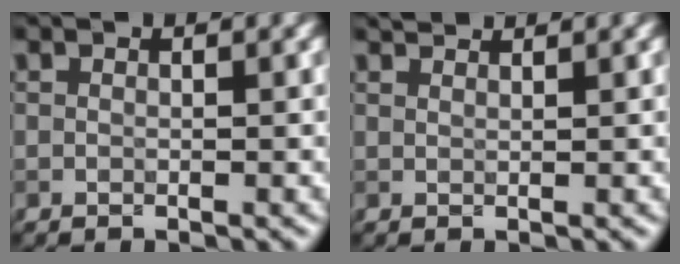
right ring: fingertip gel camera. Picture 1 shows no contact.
{"total": 1.4, "force": [1.3, 0.1, 0.4], "torque": [-0.008, 0.002, 0.017]}